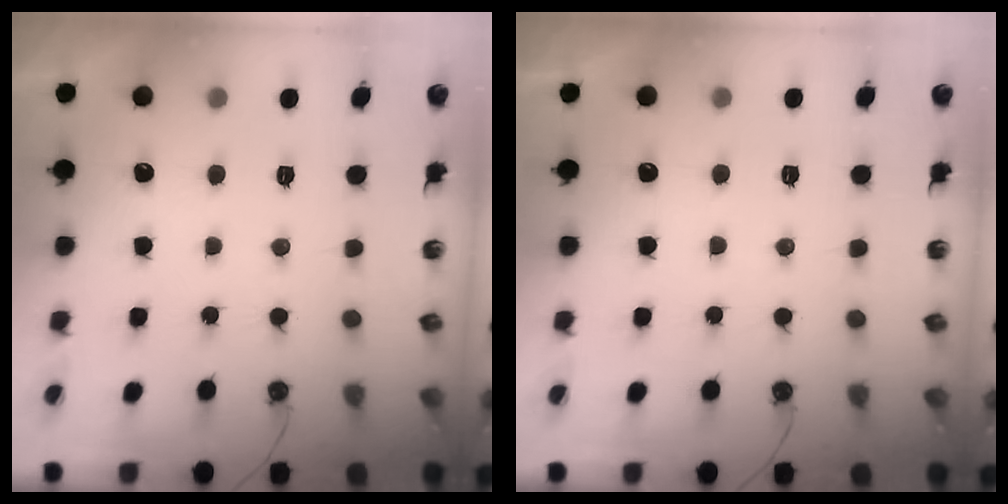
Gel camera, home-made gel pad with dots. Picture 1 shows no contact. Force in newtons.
{"total": 3.0, "press": 3.0, "slide": 0.3}